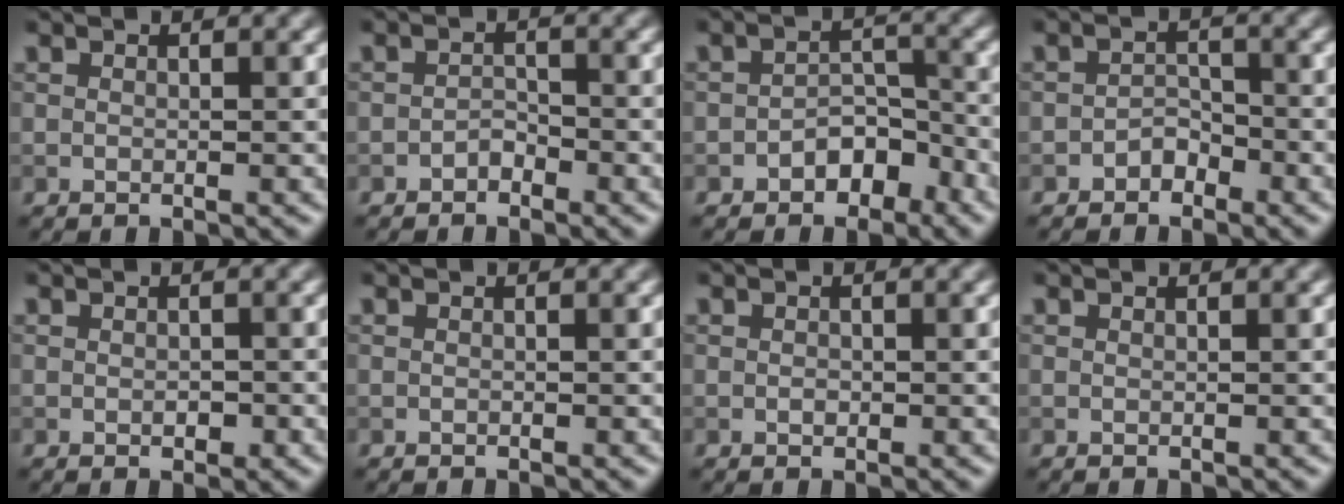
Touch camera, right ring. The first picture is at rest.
{"total": 1.3, "force": [-0.9, 0.7, 0.5], "torque": [-0.006, 0.005, -0.017]}
{"total": 3.2, "force": [-2.0, 1.9, 1.6], "torque": [-0.015, 0.010, -0.031]}
{"total": 1.6, "force": [-1.2, 1.0, 0.5], "torque": [-0.004, 0.008, -0.021]}
{"total": 1.1, "force": [-0.2, 0.7, 0.8], "torque": [-0.010, -0.003, -0.003]}
{"total": 0.0}
{"total": 0.6, "force": [-0.1, 0.4, 0.4], "torque": [-0.005, -0.001, -0.003]}
{"total": 0.0}